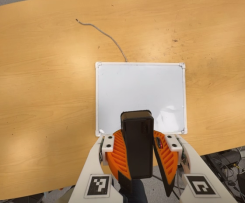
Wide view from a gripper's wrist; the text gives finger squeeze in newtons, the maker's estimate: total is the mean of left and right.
{"total": 11.4, "left": 11.2, "right": 11.7}